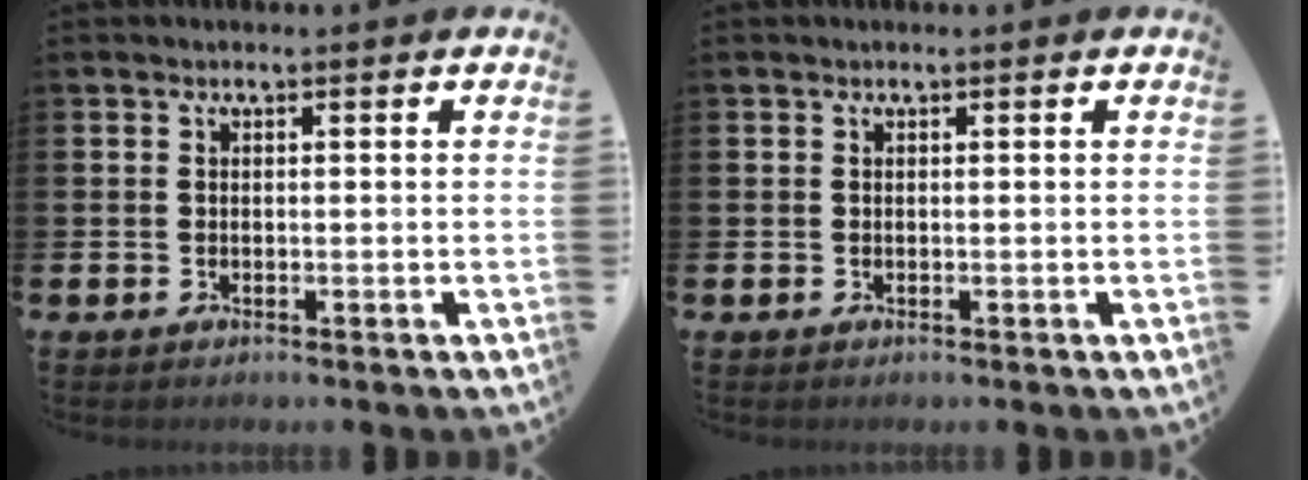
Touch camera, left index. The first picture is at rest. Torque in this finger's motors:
{"motor_torque": [0.14, 0.01, -0.05, 0.01]}